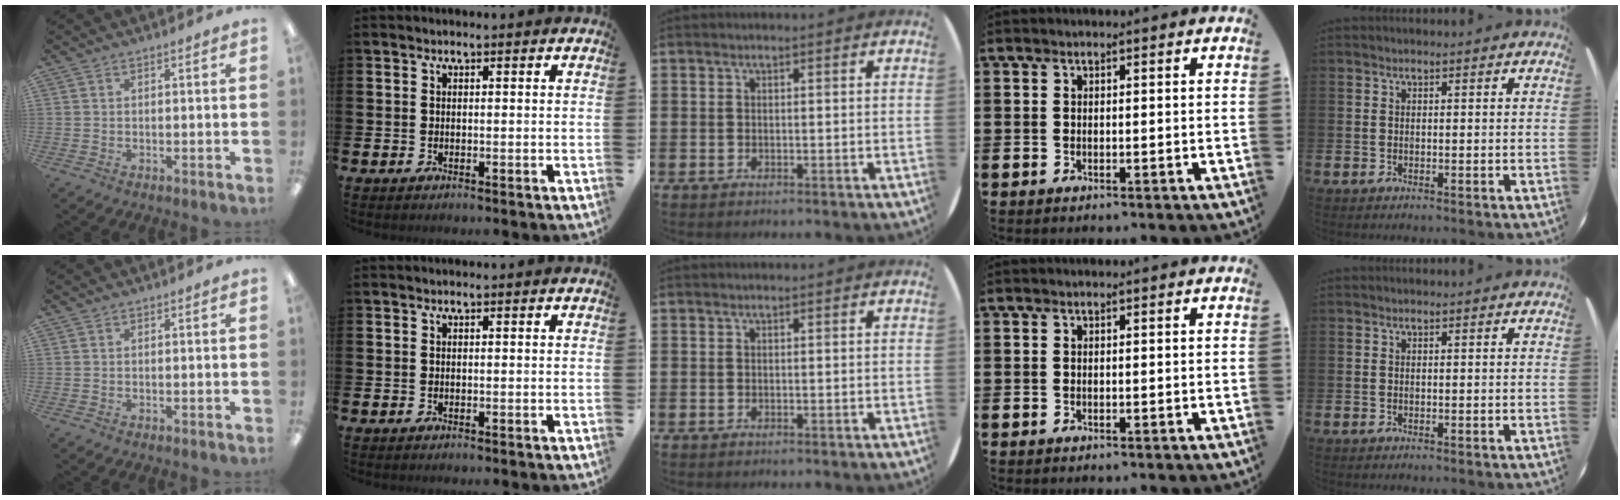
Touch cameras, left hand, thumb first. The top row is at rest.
{}